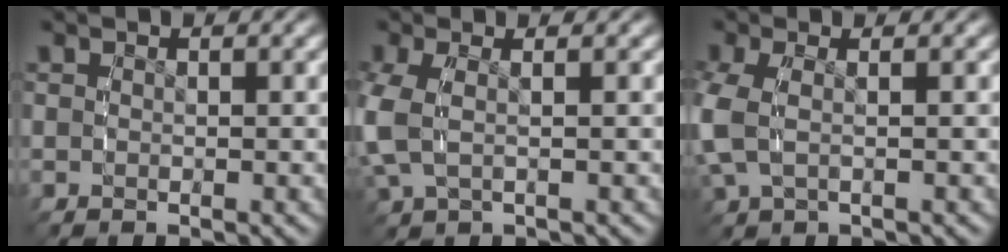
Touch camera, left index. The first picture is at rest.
{"total": 3.1, "force": [0.2, 1.8, 2.5], "torque": [-0.079, -0.006, 0.011]}
{"total": 2.8, "force": [0.2, 1.5, 2.3], "torque": [-0.076, -0.007, 0.010]}